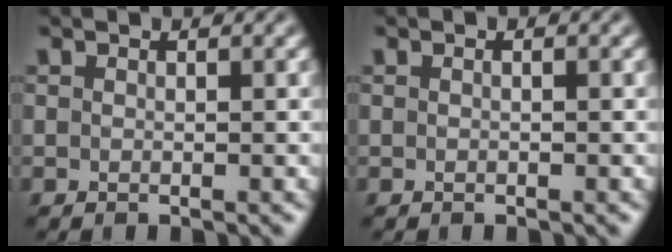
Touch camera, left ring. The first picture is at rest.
{"total": 0.0}